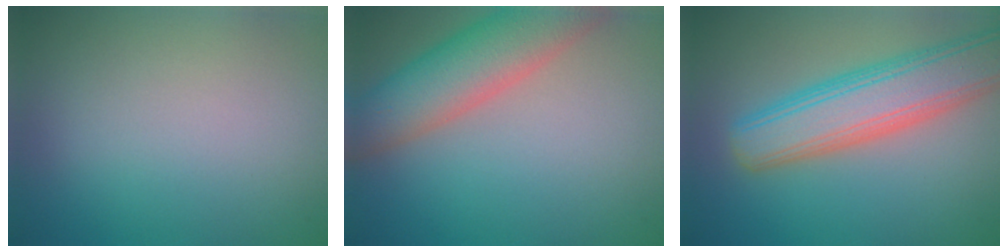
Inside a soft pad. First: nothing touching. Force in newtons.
{"total": 7.1, "press": 7.0, "slide": 0.7}
{"total": 7.7, "press": 7.7, "slide": 0.6}